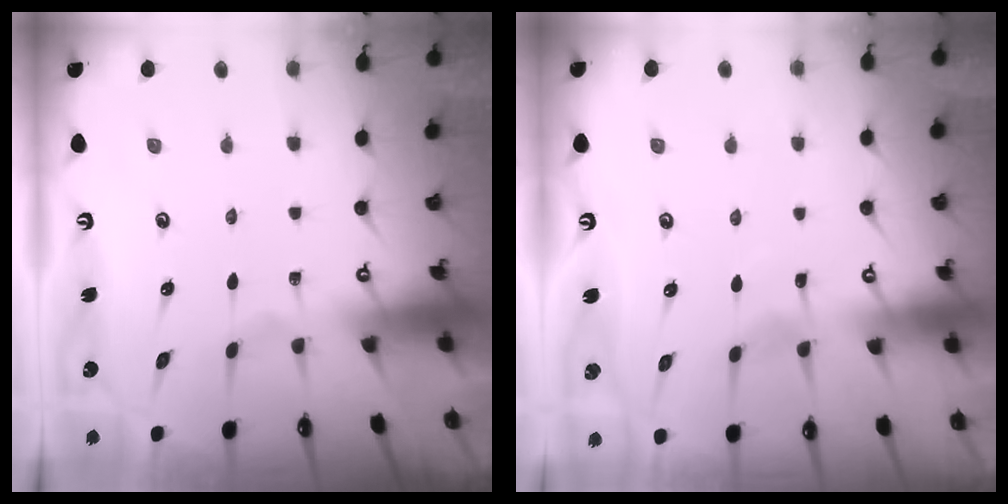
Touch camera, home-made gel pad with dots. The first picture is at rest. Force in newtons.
{"total": 5.3, "press": 5.2, "slide": 0.7}